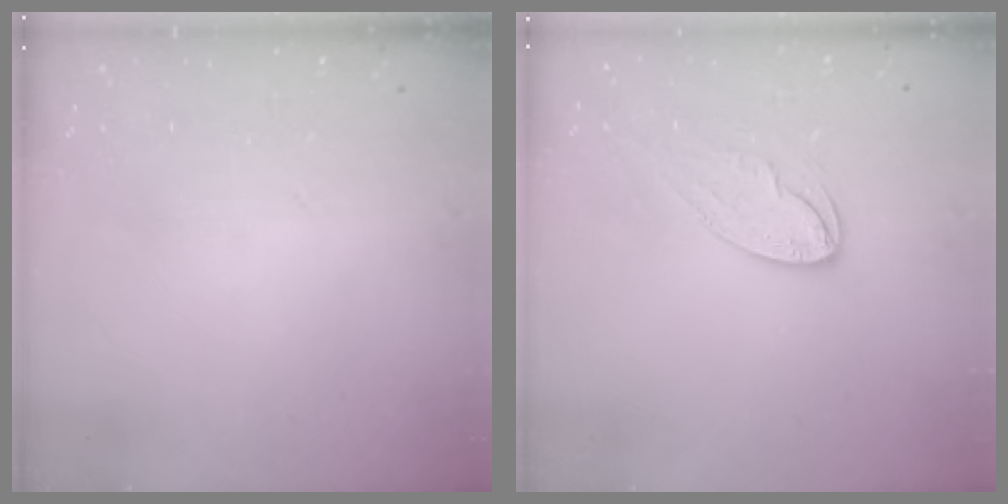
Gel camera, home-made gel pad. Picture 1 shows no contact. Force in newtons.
{"total": 8.4, "press": 8.4, "slide": 0.5}